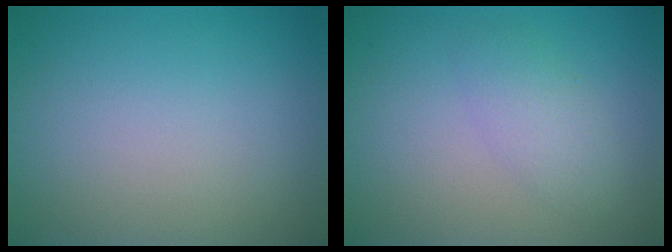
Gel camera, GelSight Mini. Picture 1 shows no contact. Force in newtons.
{"total": 2.4, "press": 2.4, "slide": 0.1}